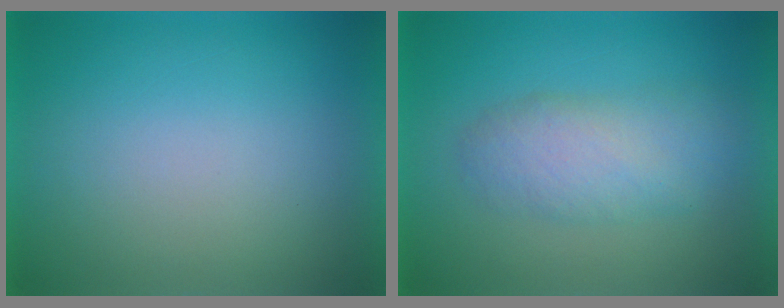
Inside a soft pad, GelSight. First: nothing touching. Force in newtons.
{"total": 4.5}